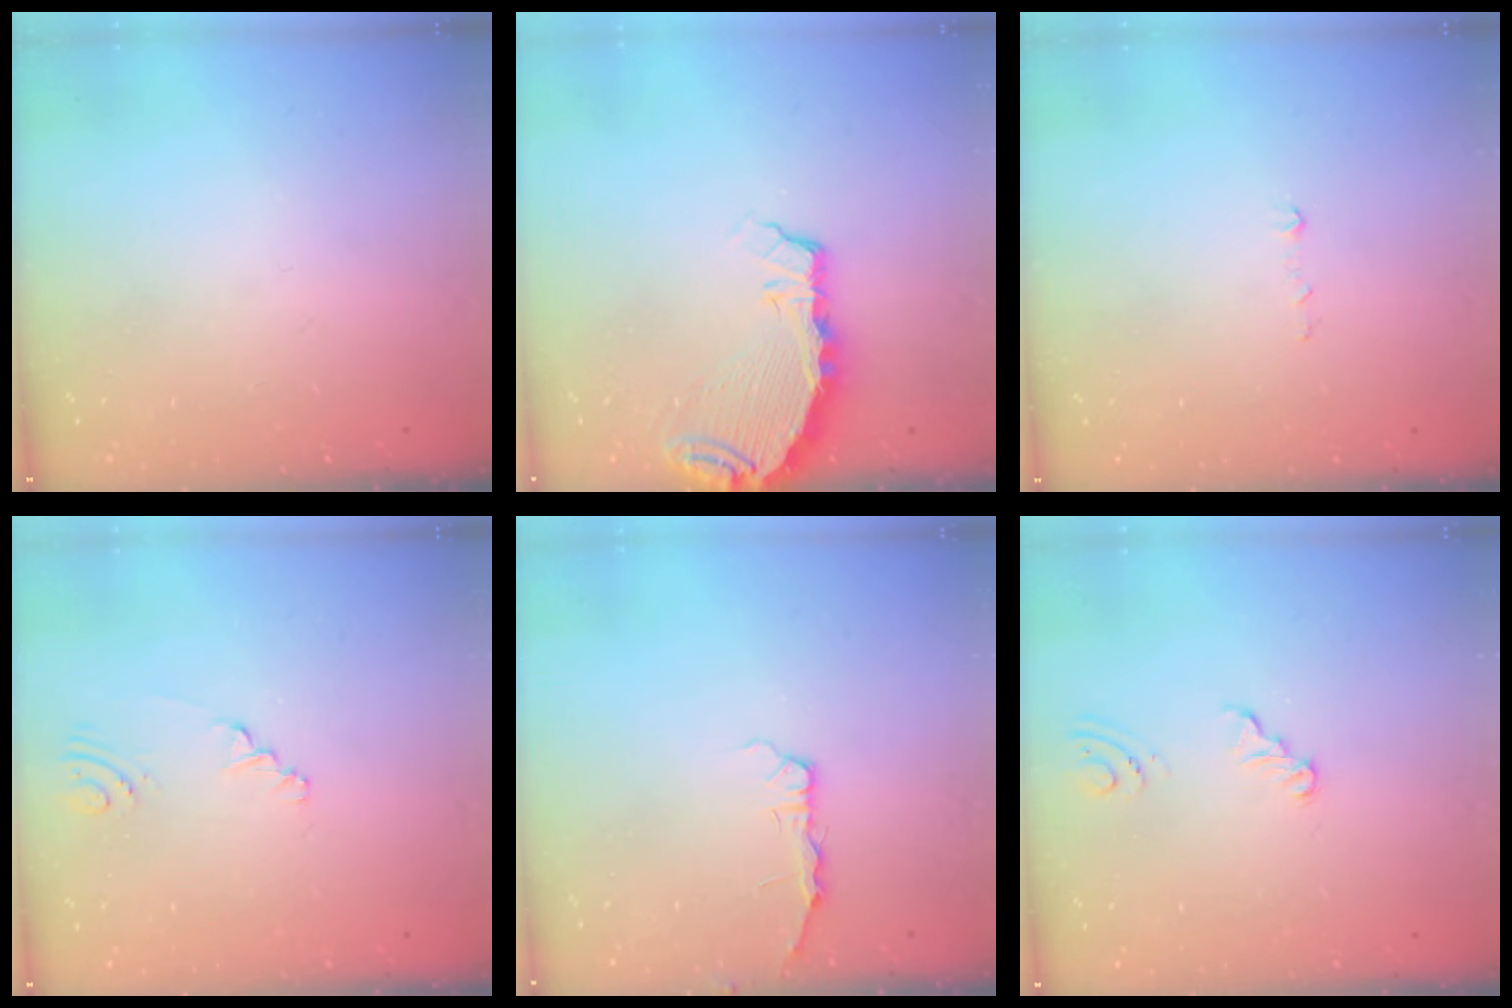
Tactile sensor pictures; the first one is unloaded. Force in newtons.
{"total": 5.6, "press": 5.6, "slide": 0.6}
{"total": 4.5, "press": 4.2, "slide": 1.7}
{"total": 2.0, "press": 1.6, "slide": 1.2}
{"total": 2.6, "press": 2.6, "slide": 0.3}
{"total": 4.8, "press": 2.2, "slide": 4.3}